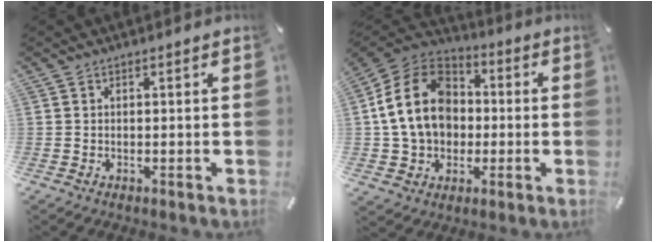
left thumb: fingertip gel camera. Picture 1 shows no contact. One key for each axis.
{"total": 16.4, "fx": -0.5, "fy": 14.1, "fz": 8.4, "tx": -0.179, "ty": 0.018, "tz": -0.007}